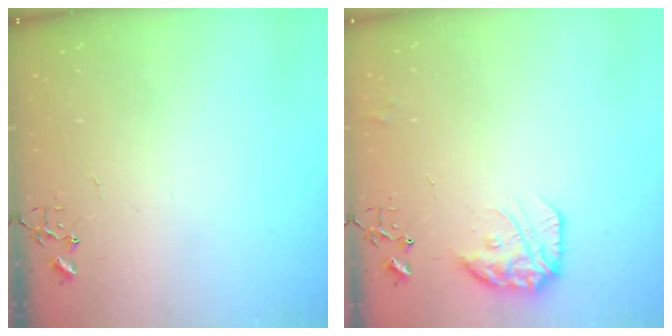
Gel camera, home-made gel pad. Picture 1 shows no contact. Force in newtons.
{"total": 14.0, "press": 14.0, "slide": 1.0}